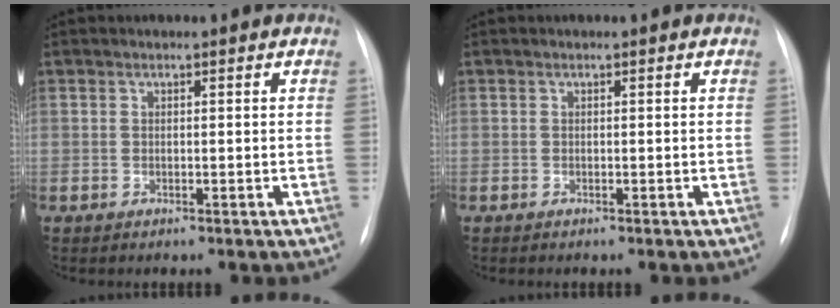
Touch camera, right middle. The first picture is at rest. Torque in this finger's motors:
{"motor_torque": [0.03, -0.03, -0.07, 0.00]}